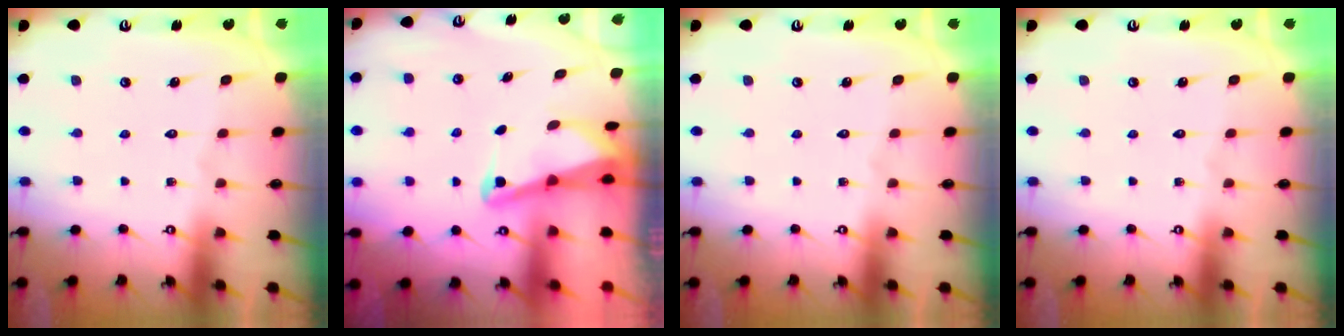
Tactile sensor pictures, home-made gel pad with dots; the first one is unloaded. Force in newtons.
{"total": 2.2, "press": 2.2, "slide": 0.3}
{"total": 0.0}
{"total": 0.0}